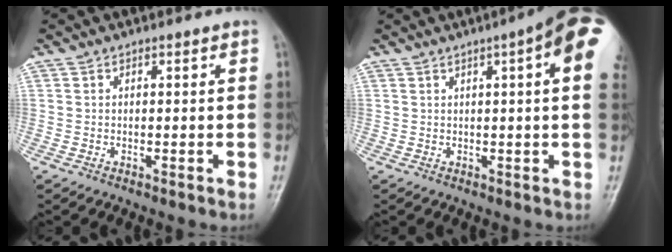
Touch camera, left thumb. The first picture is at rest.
{"total": 11.7, "force": [4.0, 1.8, 10.8], "torque": [-0.129, 0.009, 0.041]}